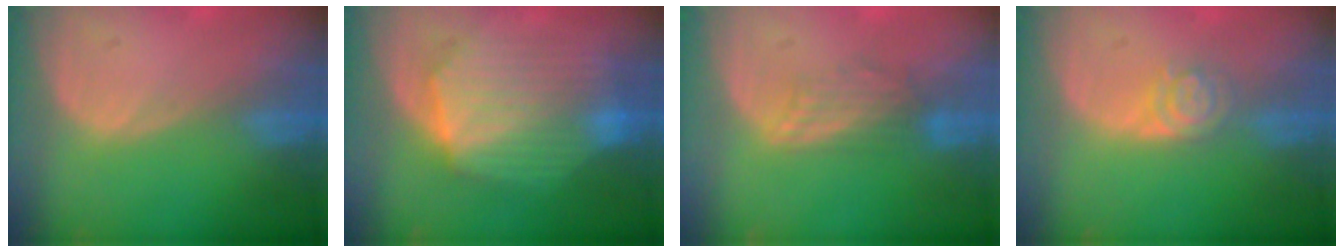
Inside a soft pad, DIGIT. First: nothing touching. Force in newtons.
{"total": 10.3, "press": 10.3, "slide": 0.9}
{"total": 3.6, "press": 3.2, "slide": 1.7}
{"total": 4.0, "press": 3.6, "slide": 1.7}